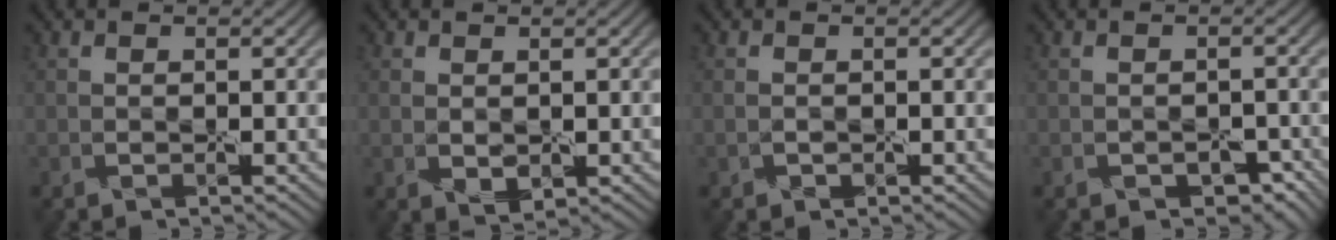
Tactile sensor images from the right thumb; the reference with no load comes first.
{"total": 1.8, "force": [0.3, 1.2, 1.3], "torque": [-0.032, -0.008, 0.012]}
{"total": 1.1, "force": [-0.2, 0.8, 0.7], "torque": [-0.017, -0.004, -0.004]}
{"total": 2.8, "force": [-1.5, 1.8, 1.6], "torque": [-0.022, -0.010, -0.013]}